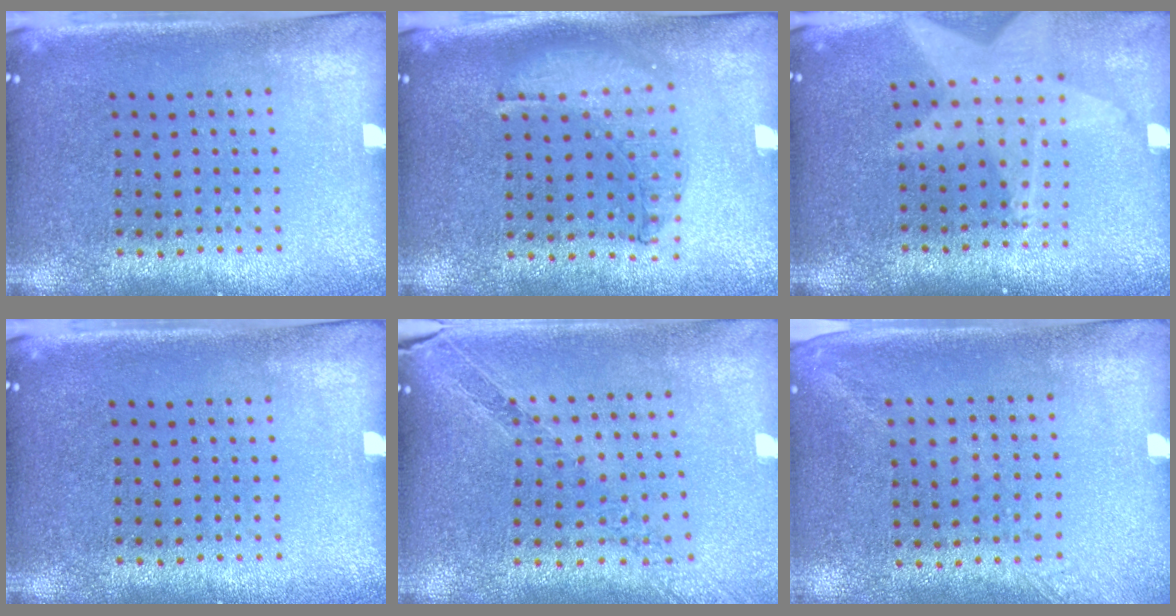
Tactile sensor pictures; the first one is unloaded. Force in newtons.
{"total": 1.0, "press": 1.0, "slide": 0.3}
{"total": 2.0, "press": 1.5, "slide": 1.3}
{"total": 0.0}
{"total": 1.2, "press": 1.2, "slide": 0.2}
{"total": 1.3, "press": 1.0, "slide": 0.9}